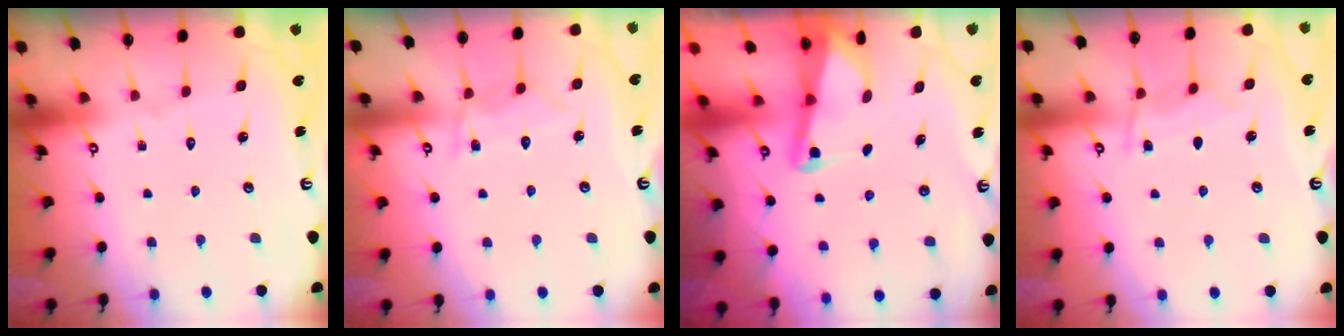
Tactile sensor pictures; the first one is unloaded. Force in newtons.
{"total": 6.9, "press": 6.9, "slide": 0.5}
{"total": 2.1, "press": 2.0, "slide": 0.3}
{"total": 6.6, "press": 6.6, "slide": 0.7}